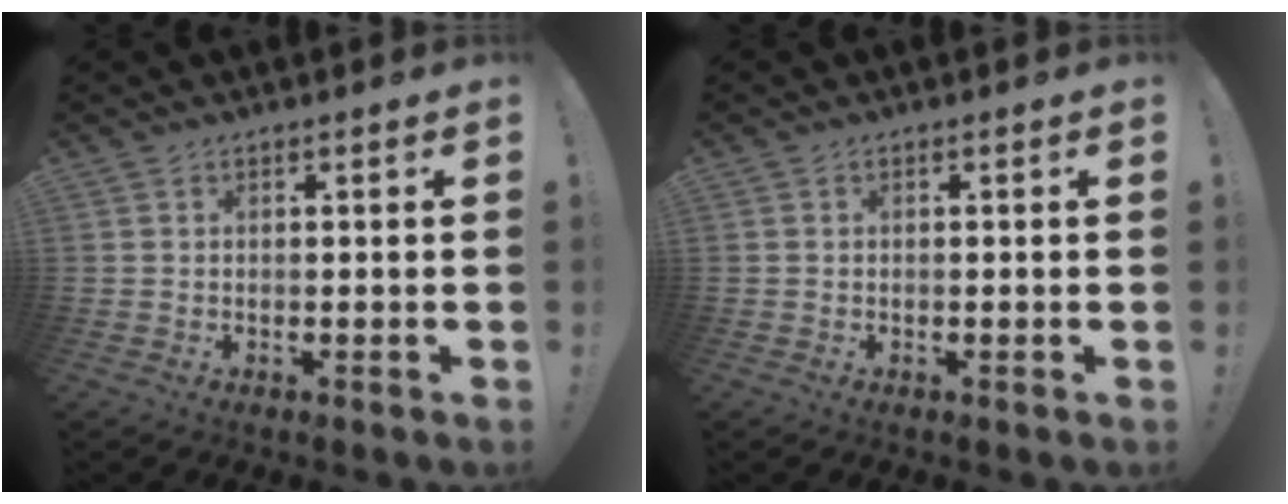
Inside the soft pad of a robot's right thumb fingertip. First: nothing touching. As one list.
[{"total": 0.0}]